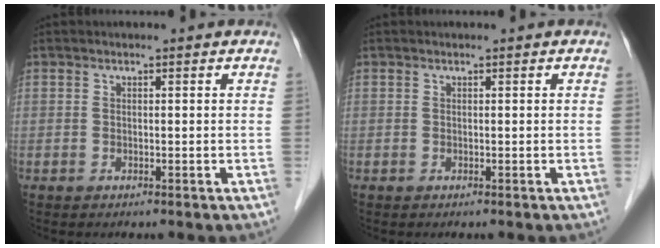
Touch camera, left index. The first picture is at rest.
{"total": 0.0}